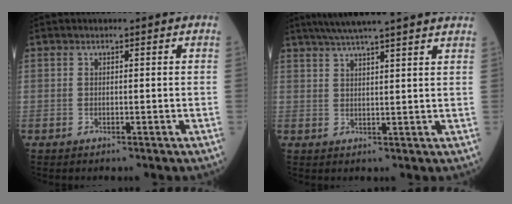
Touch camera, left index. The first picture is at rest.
{"total": 13.9, "force": [11.8, -0.4, 7.2], "torque": [-0.120, 0.032, 0.154]}